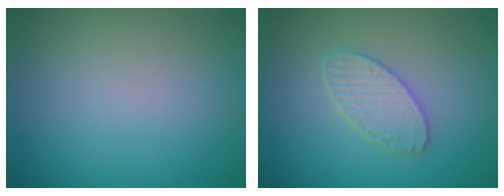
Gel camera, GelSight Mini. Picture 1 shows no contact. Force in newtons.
{"total": 3.0, "press": 3.0, "slide": 0.2}